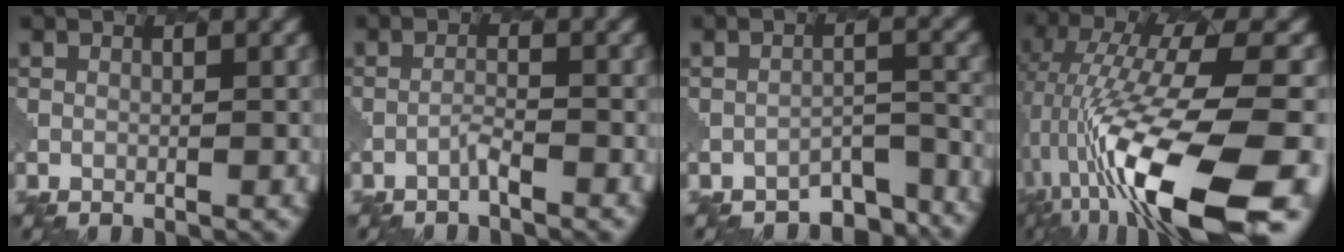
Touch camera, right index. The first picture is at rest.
{"total": 0.8, "force": [-0.7, -0.1, 0.3], "torque": [-0.008, 0.006, -0.022]}
{"total": 4.8, "force": [-4.3, 1.6, 1.4], "torque": [-0.017, -0.007, -0.056]}
{"total": 16.2, "force": [-5.5, 5.0, 14.4], "torque": [-0.271, -0.004, -0.095]}